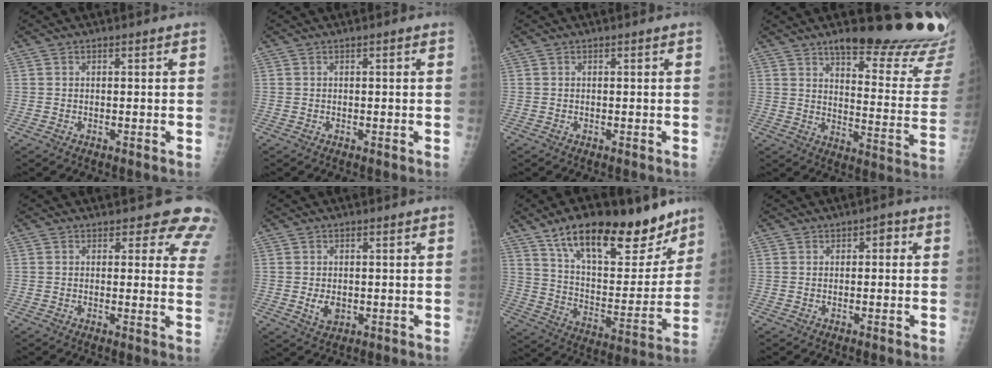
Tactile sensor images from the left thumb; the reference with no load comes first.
{"total": 0.6, "force": [0.3, 0.1, 0.5], "torque": [-0.008, 0.002, 0.002]}
{"total": 0.0}
{"total": 22.9, "force": [18.6, 4.6, 12.6], "torque": [-0.128, -0.143, 0.238]}
{"total": 10.0, "force": [8.5, 4.1, 3.4], "torque": [0.020, -0.043, 0.063]}
{"total": 3.2, "force": [-0.3, 2.3, 2.2], "torque": [-0.020, -0.004, 0.002]}
{"total": 25.7, "force": [17.3, 10.5, 15.7], "torque": [-0.190, -0.060, 0.274]}
{"total": 1.7, "force": [0.4, 1.3, 1.0], "torque": [0.006, 0.007, -0.004]}